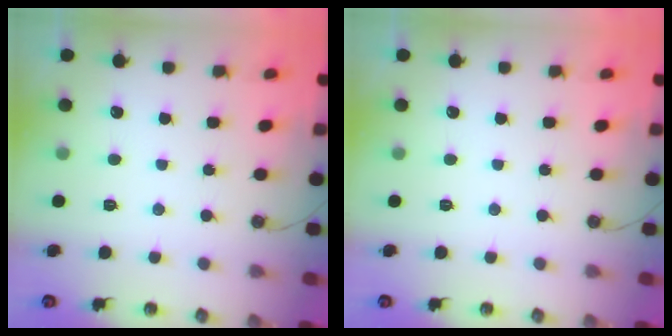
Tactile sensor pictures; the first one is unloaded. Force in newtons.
{"total": 0.0}